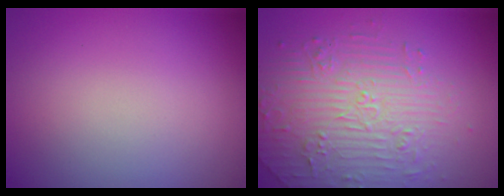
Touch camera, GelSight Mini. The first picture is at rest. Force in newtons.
{"total": 4.6, "press": 4.0, "slide": 2.3}